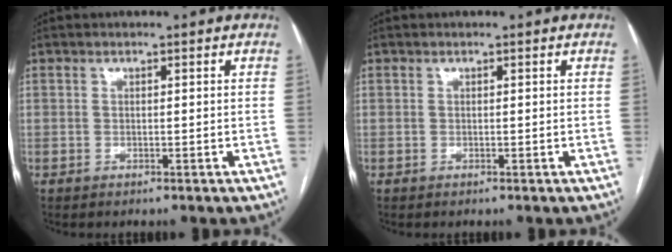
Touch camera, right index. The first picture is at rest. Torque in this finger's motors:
{"motor_torque": [0.00, 0.00, 0.00, 0.00]}